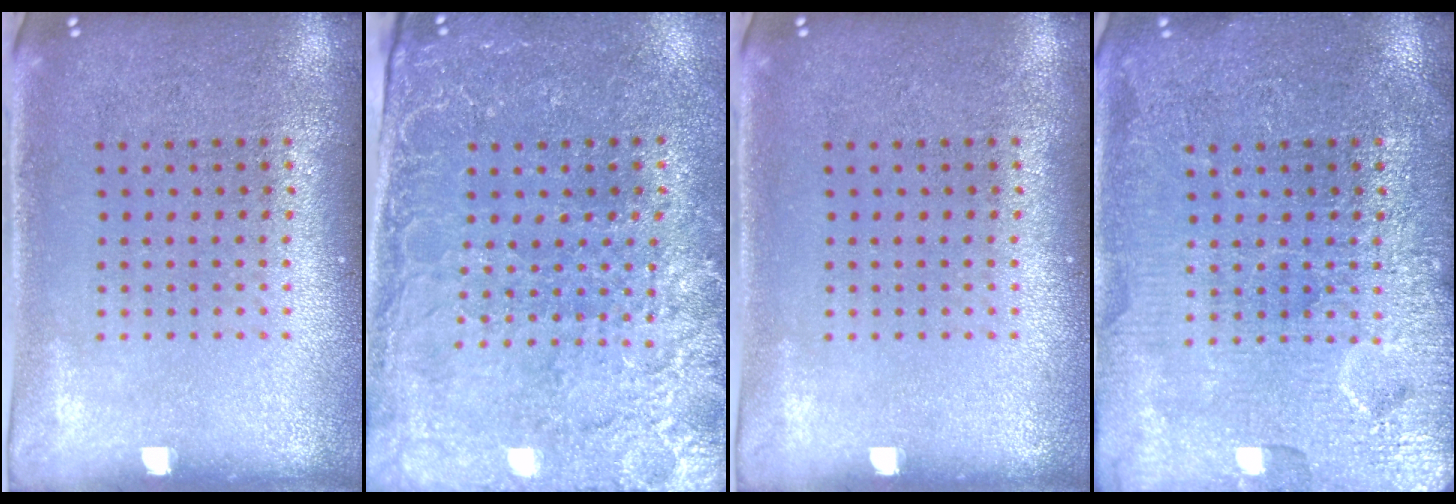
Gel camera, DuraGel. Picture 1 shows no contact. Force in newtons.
{"total": 2.9, "press": 2.8, "slide": 0.8}
{"total": 0.0}
{"total": 6.1, "press": 6.0, "slide": 0.8}